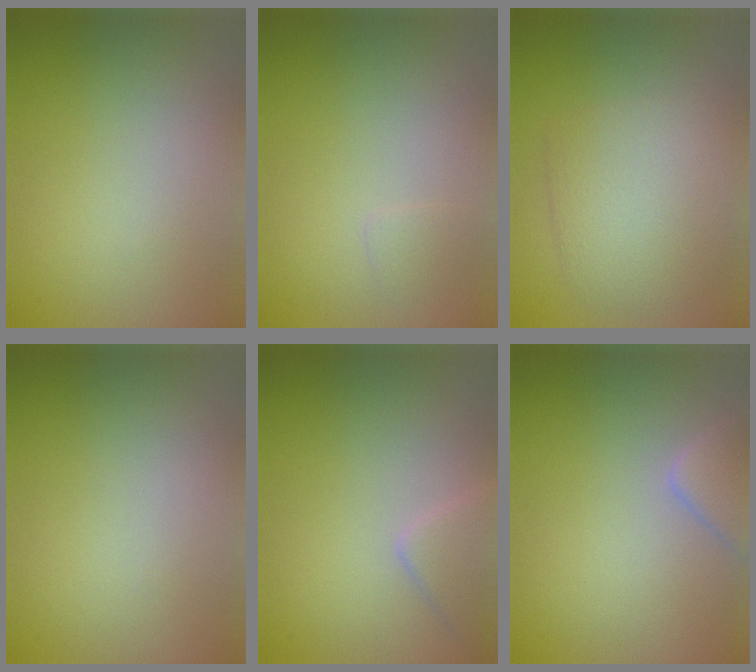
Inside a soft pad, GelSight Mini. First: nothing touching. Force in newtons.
{"total": 0.8, "press": 0.8, "slide": 0.0}
{"total": 5.2, "press": 5.2, "slide": 0.3}
{"total": 0.0}
{"total": 2.2, "press": 2.2, "slide": 0.2}
{"total": 2.3, "press": 2.3, "slide": 0.2}